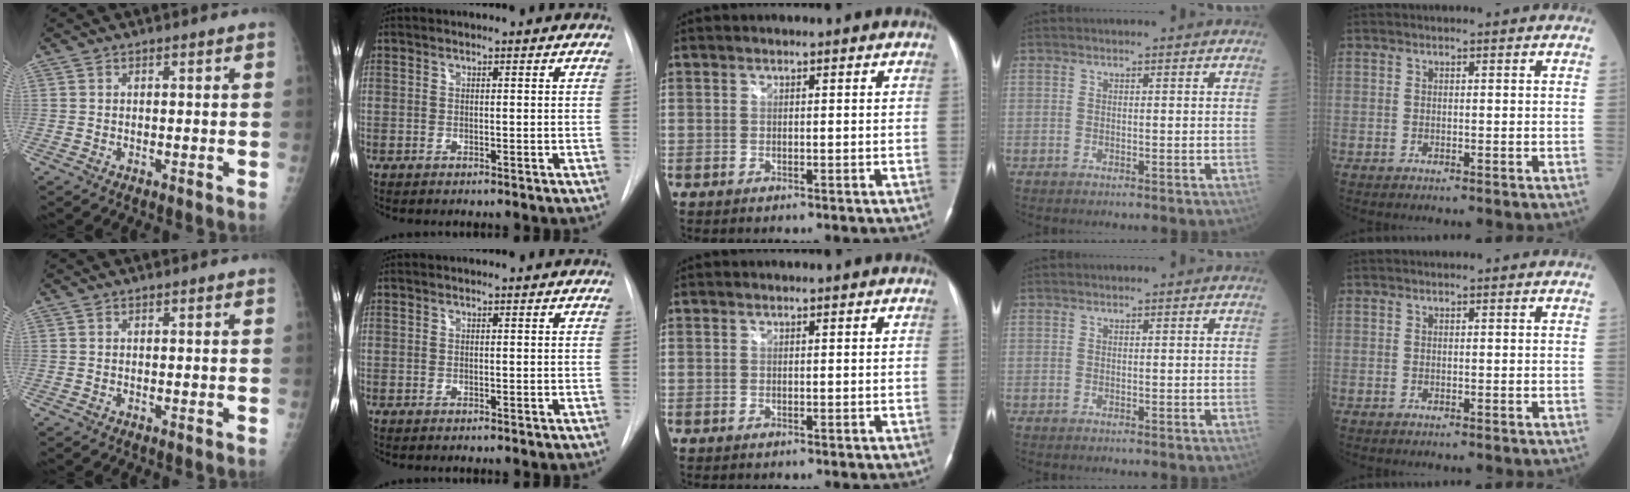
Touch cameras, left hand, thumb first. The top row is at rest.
{}